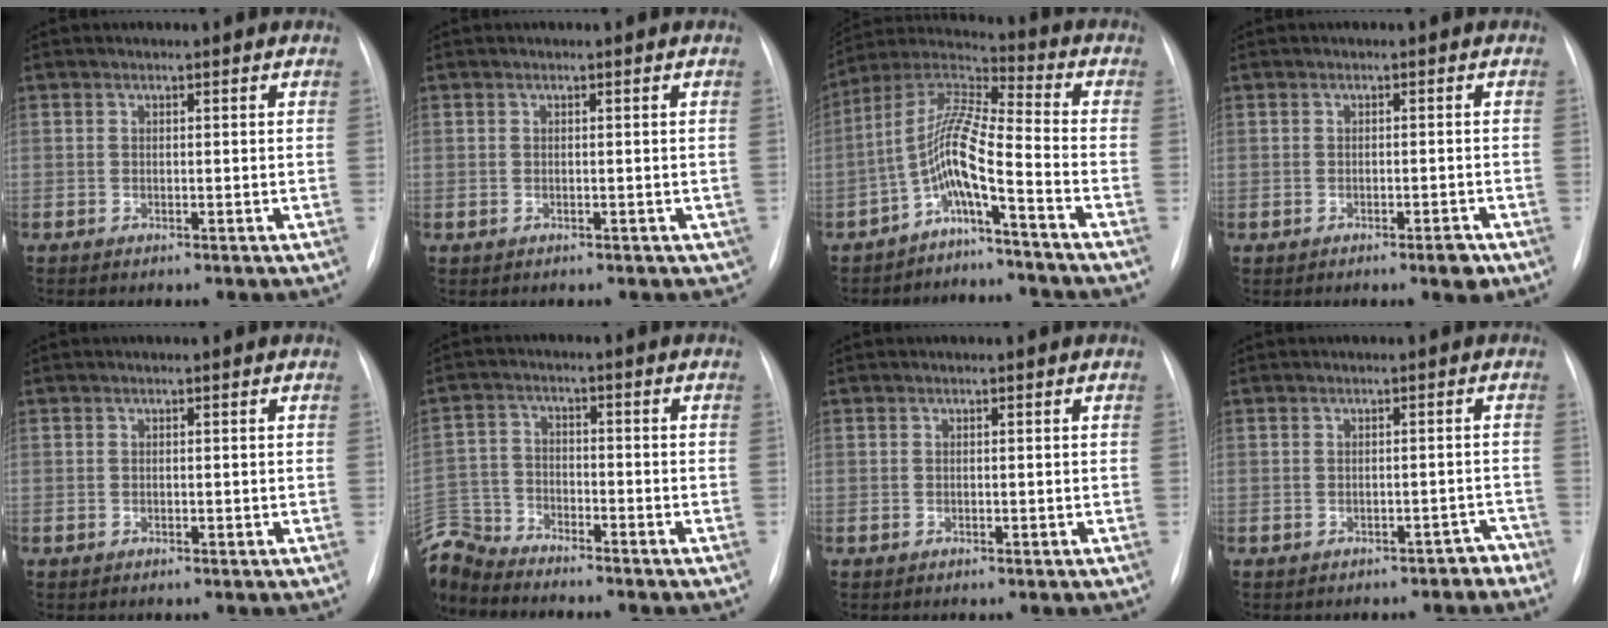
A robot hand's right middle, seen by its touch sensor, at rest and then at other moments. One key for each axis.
{"total": 1.2, "fx": -0.3, "fy": 1.0, "fz": 0.6, "tx": -0.006, "ty": 0.006, "tz": 0.005}
{"total": 8.3, "fx": -4.3, "fy": 0.0, "fz": 7.1, "tx": -0.146, "ty": 0.031, "tz": -0.090}
{"total": 2.1, "fx": -1.4, "fy": 0.3, "fz": 1.6, "tx": -0.018, "ty": 0.000, "tz": -0.017}
{"total": 0.0}
{"total": 10.1, "fx": -9.7, "fy": 2.3, "fz": 1.4, "tx": -0.041, "ty": 0.009, "tz": -0.184}
{"total": 0.0}
{"total": 2.6, "fx": -2.1, "fy": 1.3, "fz": 0.9, "tx": -0.013, "ty": 0.024, "tz": -0.019}